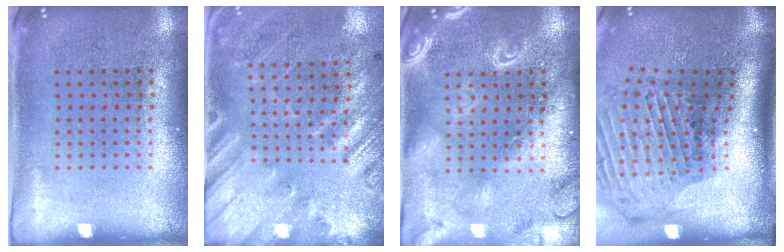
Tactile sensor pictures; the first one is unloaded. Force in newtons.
{"total": 2.5, "press": 1.8, "slide": 1.8}
{"total": 3.8, "press": 3.8, "slide": 0.5}
{"total": 3.0, "press": 2.1, "slide": 2.0}